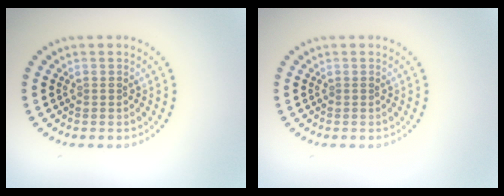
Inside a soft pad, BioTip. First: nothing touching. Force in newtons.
{"total": 0.0}